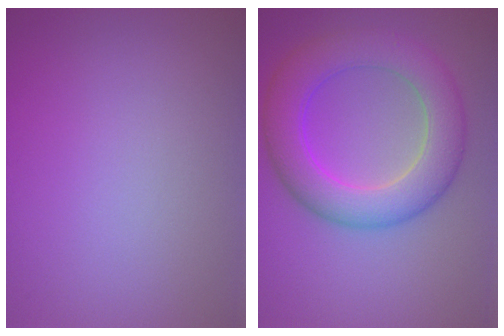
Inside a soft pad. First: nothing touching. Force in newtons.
{"total": 7.1, "press": 7.1, "slide": 0.1}